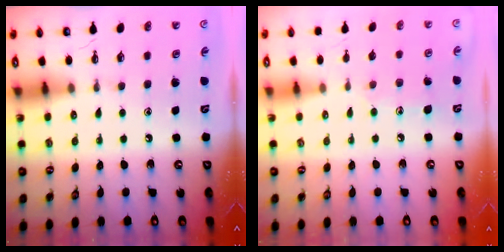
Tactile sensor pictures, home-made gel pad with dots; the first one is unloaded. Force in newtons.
{"total": 7.0, "press": 7.0, "slide": 0.4}